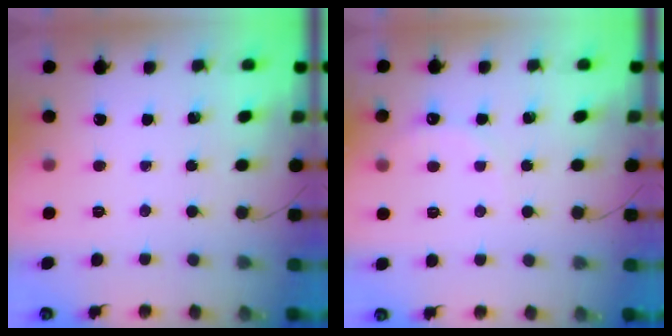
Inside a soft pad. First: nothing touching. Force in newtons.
{"total": 4.6, "press": 4.4, "slide": 1.5}